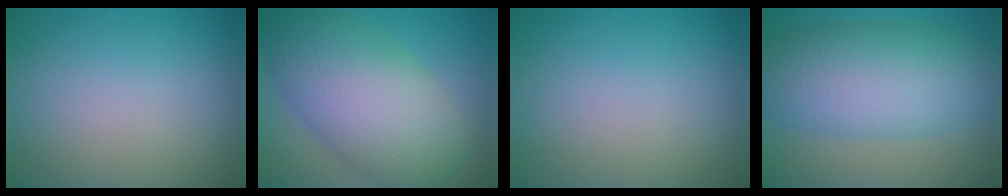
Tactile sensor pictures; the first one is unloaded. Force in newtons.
{"total": 10.9, "press": 10.9, "slide": 0.1}
{"total": 0.0}
{"total": 9.5, "press": 9.5, "slide": 0.1}